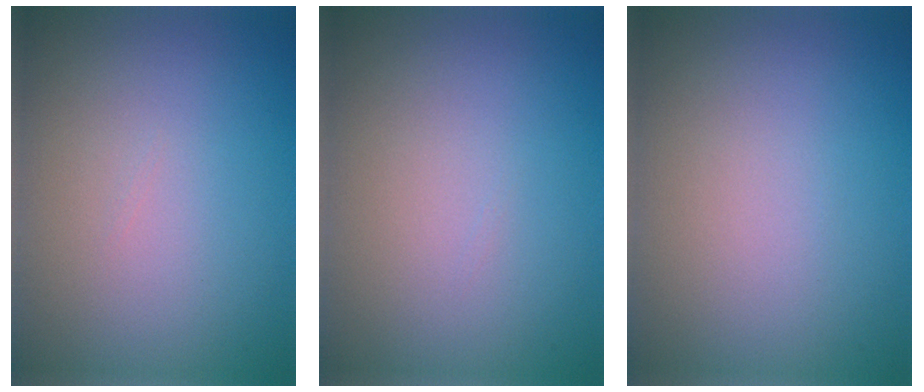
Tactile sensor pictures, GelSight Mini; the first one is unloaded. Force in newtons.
{"total": 0.0}
{"total": 0.0}